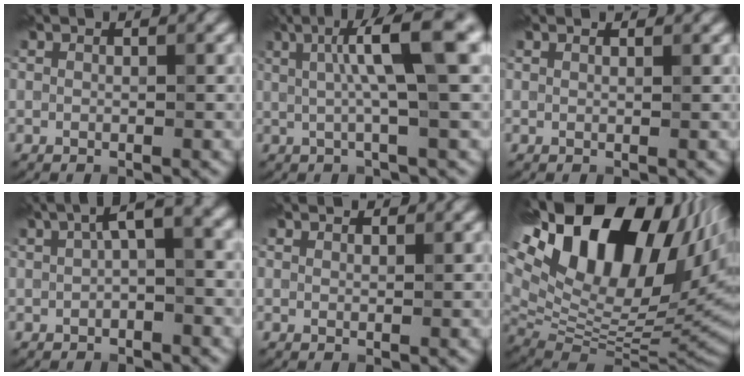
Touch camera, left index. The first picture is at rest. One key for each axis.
{"total": 7.9, "fx": 2.2, "fy": 1.2, "fz": 7.5, "tx": -0.104, "ty": 0.019, "tz": 0.029}
{"total": 0.8, "fx": 0.7, "fy": 0.1, "fz": -0.1, "tx": -0.002, "ty": -0.003, "tz": 0.006}
{"total": 3.6, "fx": 1.1, "fy": 0.9, "fz": 3.3, "tx": -0.051, "ty": 0.017, "tz": 0.009}
{"total": 1.3, "fx": 1.2, "fy": 0.3, "fz": -0.2, "tx": 0.000, "ty": -0.005, "tz": 0.012}
{"total": 20.4, "fx": 9.2, "fy": 10.7, "fz": 14.7, "tx": -0.264, "ty": 0.040, "tz": 0.169}